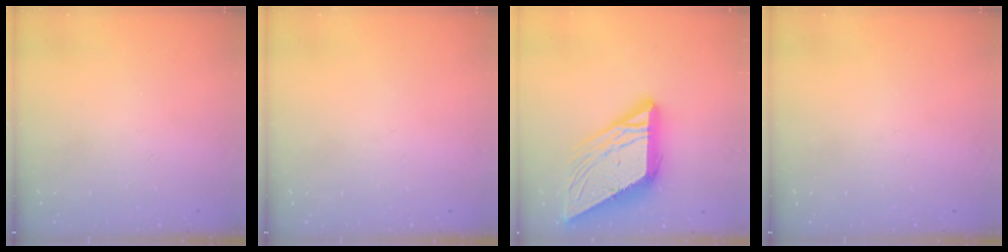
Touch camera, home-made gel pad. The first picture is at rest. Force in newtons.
{"total": 0.0}
{"total": 19.3, "press": 19.2, "slide": 2.3}
{"total": 0.0}